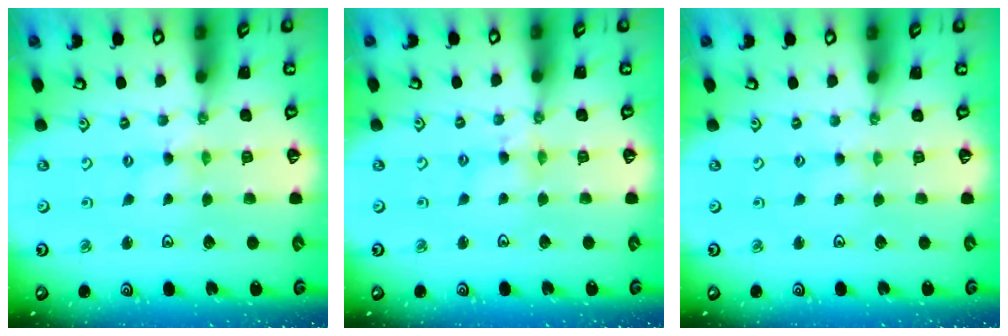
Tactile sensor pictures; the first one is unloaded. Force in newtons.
{"total": 5.0, "press": 5.0, "slide": 0.4}
{"total": 1.3, "press": 1.3, "slide": 0.3}